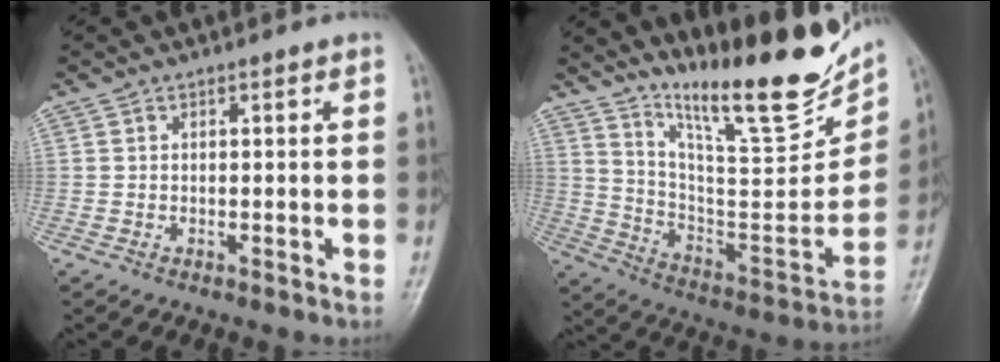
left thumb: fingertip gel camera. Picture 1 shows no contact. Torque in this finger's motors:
{"motor_torque": [1.35, 0.69, 1.37, -1.40, 0.28]}